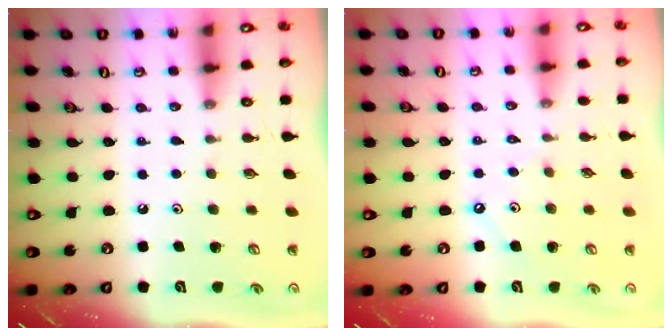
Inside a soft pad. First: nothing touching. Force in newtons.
{"total": 3.7, "press": 3.7, "slide": 0.6}